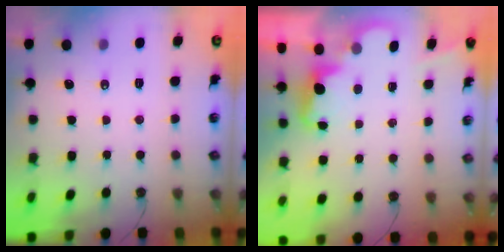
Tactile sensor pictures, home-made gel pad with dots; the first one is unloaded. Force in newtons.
{"total": 2.5, "press": 2.4, "slide": 0.5}